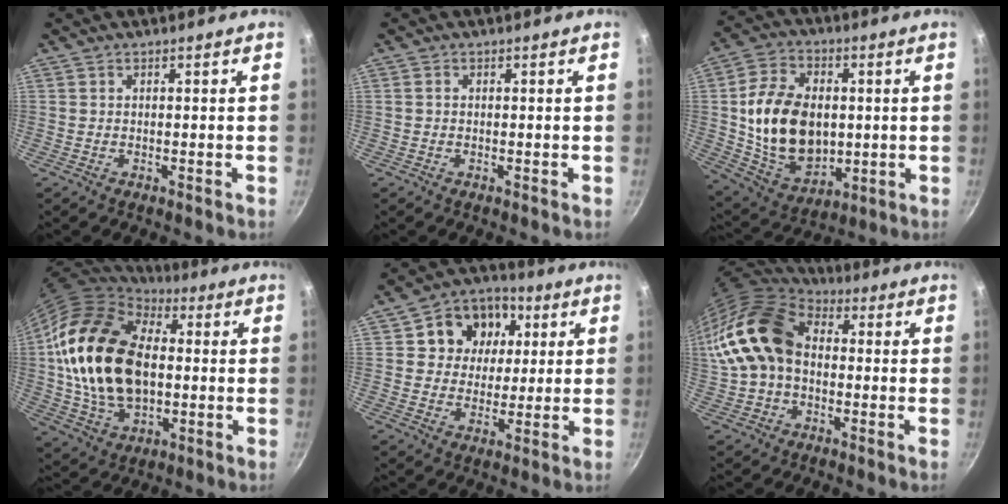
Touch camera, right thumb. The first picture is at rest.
{"total": 0.5, "force": [0.0, 0.4, 0.2], "torque": [-0.003, 0.003, -0.001]}
{"total": 19.2, "force": [0.9, 13.5, 13.6], "torque": [-0.216, -0.002, 0.028]}
{"total": 24.3, "force": [1.6, 16.0, 18.3], "torque": [-0.315, 0.015, 0.029]}
{"total": 12.4, "force": [3.7, 10.5, 5.5], "torque": [-0.058, 0.002, 0.048]}
{"total": 18.2, "force": [0.8, 13.1, 12.5], "torque": [-0.235, 0.042, 0.008]}